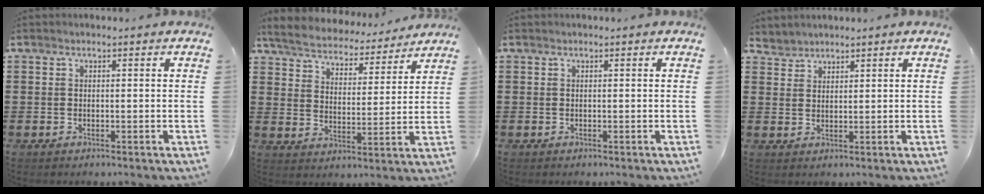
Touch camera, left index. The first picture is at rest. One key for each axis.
{"total": 5.1, "fx": 5.1, "fy": 0.5, "fz": 0.7, "tx": -0.042, "ty": -0.037, "tz": 0.084}
{"total": 0.0}
{"total": 2.1, "fx": 2.0, "fy": 0.4, "fz": -0.3, "tx": 0.000, "ty": 0.000, "tz": 0.042}